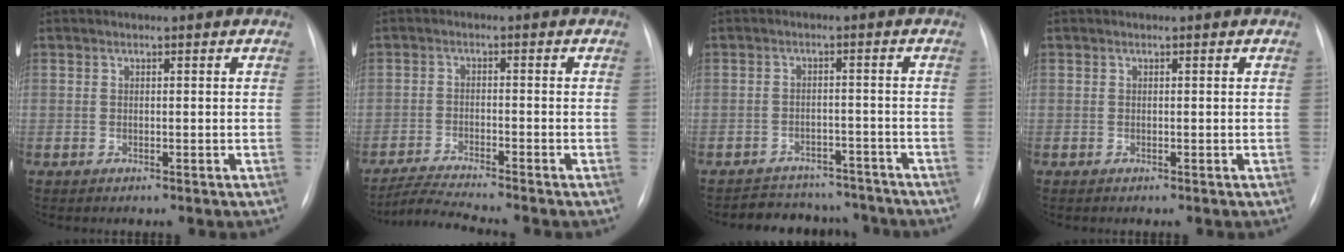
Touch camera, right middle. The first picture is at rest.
{"total": 5.6, "force": [-5.2, -1.4, 1.6], "torque": [-0.035, -0.020, -0.094]}
{"total": 10.1, "force": [-9.2, 3.9, 0.9], "torque": [-0.007, 0.022, -0.116]}
{"total": 0.0}